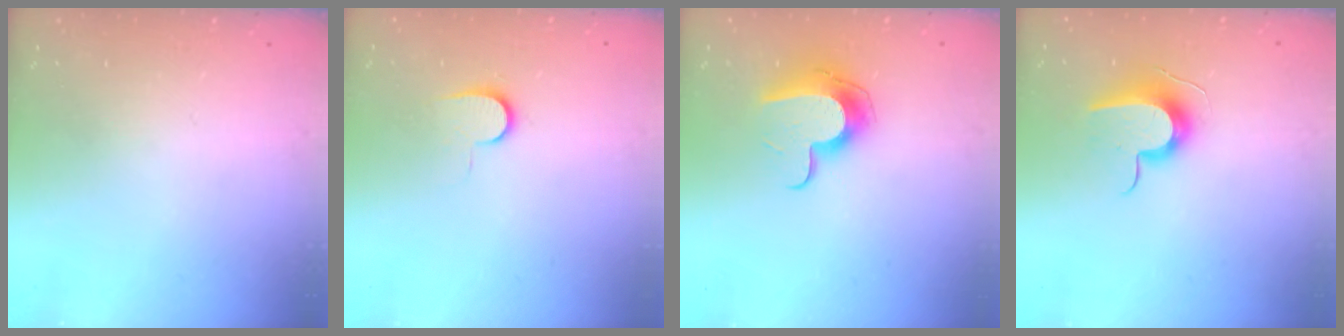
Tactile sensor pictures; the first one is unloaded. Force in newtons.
{"total": 6.4, "press": 6.3, "slide": 0.7}
{"total": 11.5, "press": 11.5, "slide": 0.4}
{"total": 10.8, "press": 10.8, "slide": 0.2}